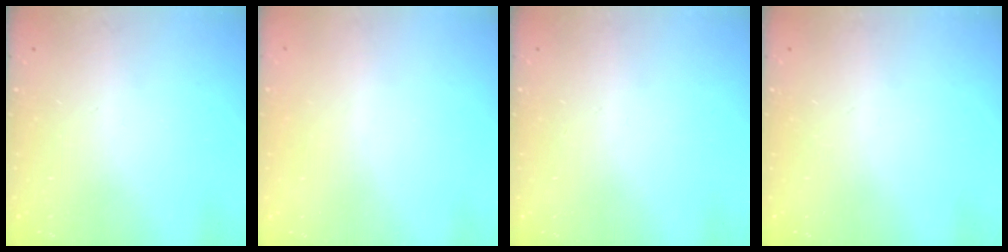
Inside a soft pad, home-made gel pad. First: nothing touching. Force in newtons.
{"total": 0.9, "press": 0.9, "slide": 0.1}
{"total": 0.0}
{"total": 0.0}